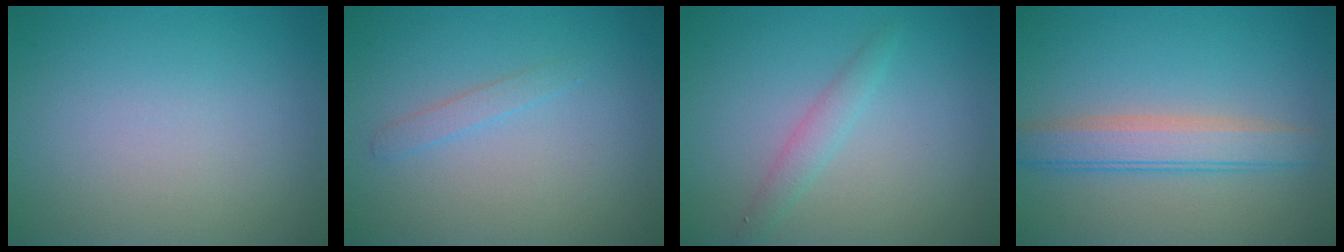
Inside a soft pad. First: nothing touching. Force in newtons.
{"total": 1.0, "press": 1.0, "slide": 0.1}
{"total": 1.6, "press": 1.6, "slide": 0.0}
{"total": 3.8, "press": 3.8, "slide": 0.2}